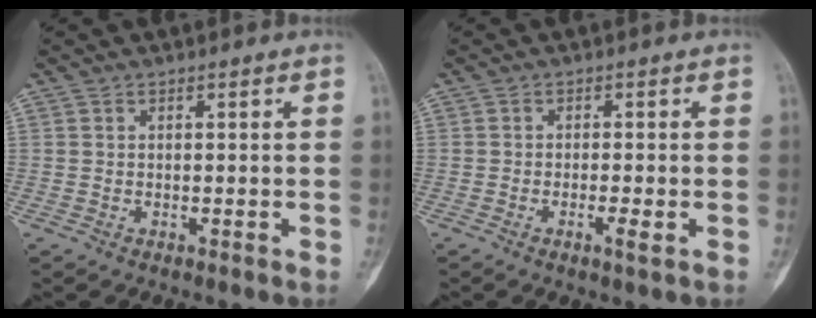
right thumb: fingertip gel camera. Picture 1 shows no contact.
{"total": 3.0, "force": [-1.2, 0.4, 2.8], "torque": [-0.053, -0.003, -0.024]}